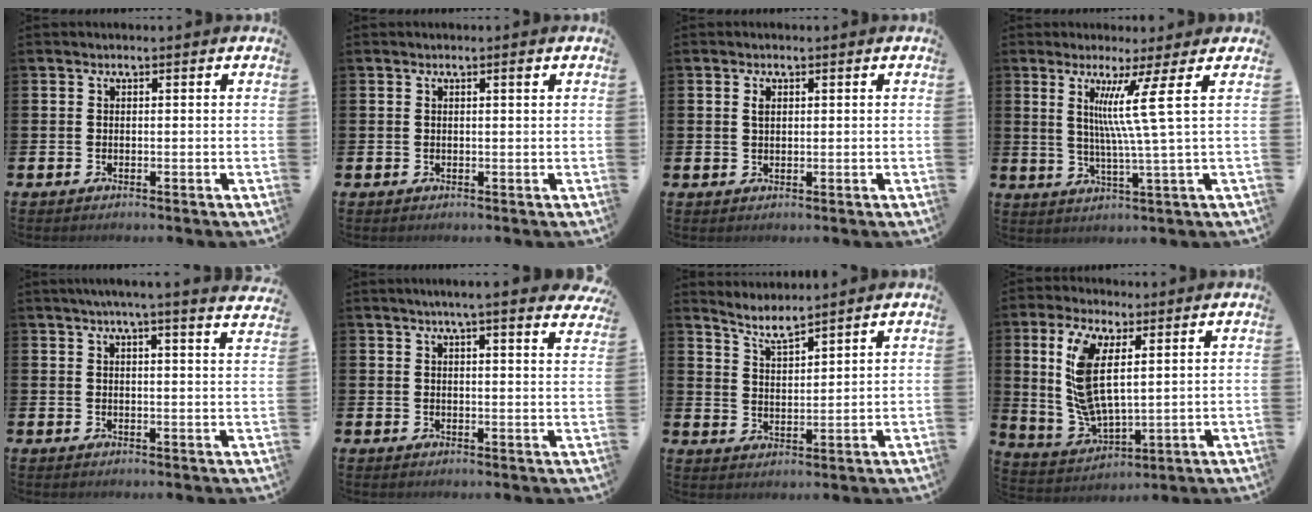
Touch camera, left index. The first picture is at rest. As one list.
[{"total": 0.9, "force": [0.4, 0.0, 0.8], "torque": [-0.013, 0.000, 0.005]}, {"total": 1.2, "force": [0.6, 0.7, 0.7], "torque": [0.001, -0.002, 0.006]}, {"total": 8.0, "force": [2.9, -1.4, 7.3], "torque": [-0.146, -0.012, 0.040]}, {"total": 4.1, "force": [3.8, -0.9, 1.4], "torque": [-0.026, -0.020, 0.065]}, {"total": 4.3, "force": [3.9, -0.5, 1.7], "torque": [-0.033, -0.018, 0.066]}, {"total": 5.0, "force": [4.7, 0.4, 1.6], "torque": [-0.051, -0.020, 0.084]}, {"total": 10.1, "force": [3.6, 4.7, 8.2], "torque": [-0.186, -0.004, 0.060]}]